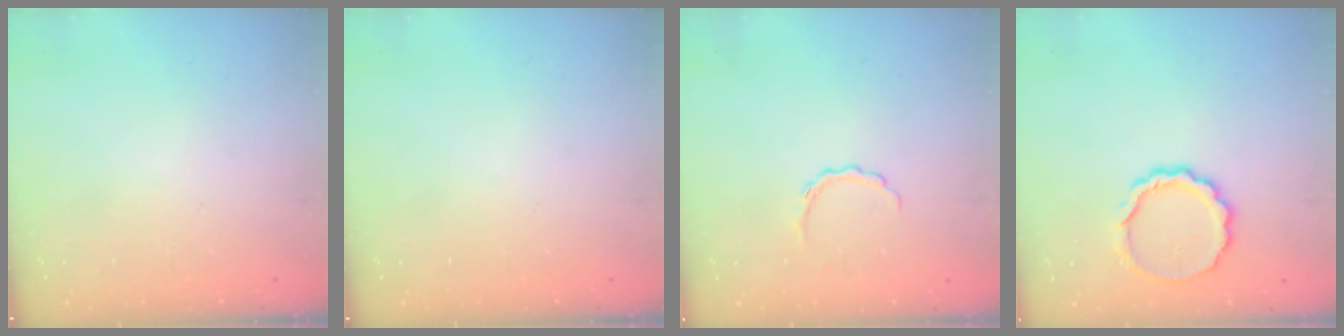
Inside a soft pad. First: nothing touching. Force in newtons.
{"total": 0.0}
{"total": 4.5, "press": 4.4, "slide": 0.7}
{"total": 9.6, "press": 9.5, "slide": 1.7}